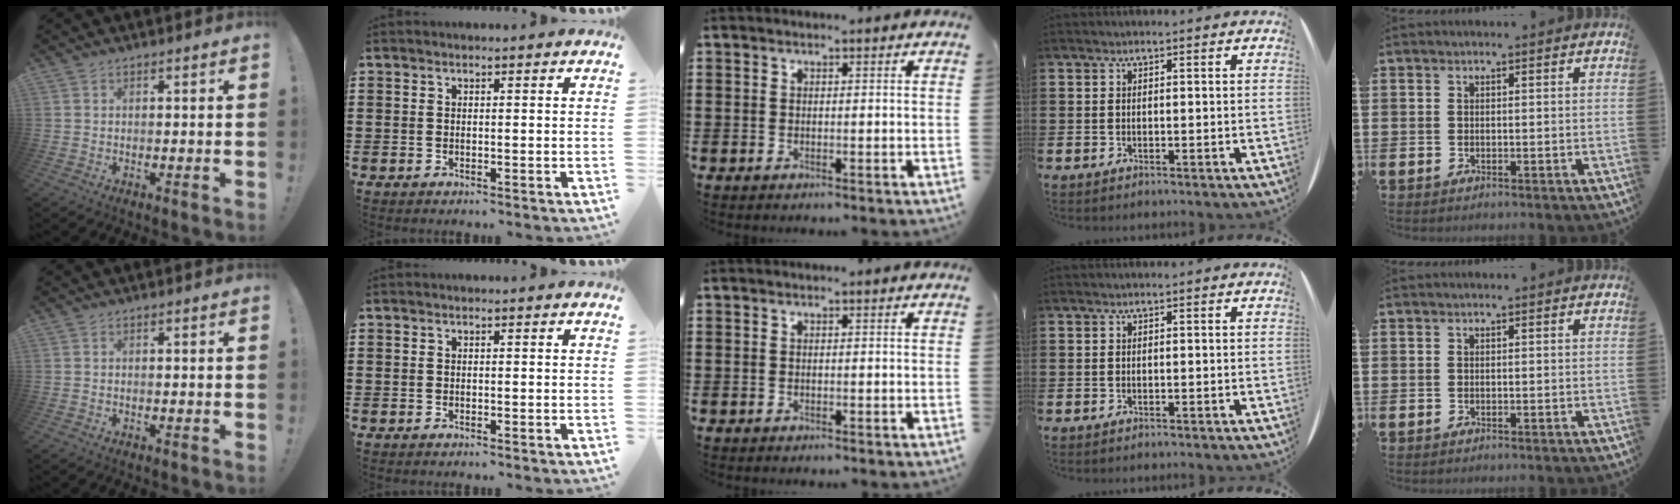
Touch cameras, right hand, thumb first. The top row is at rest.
{}